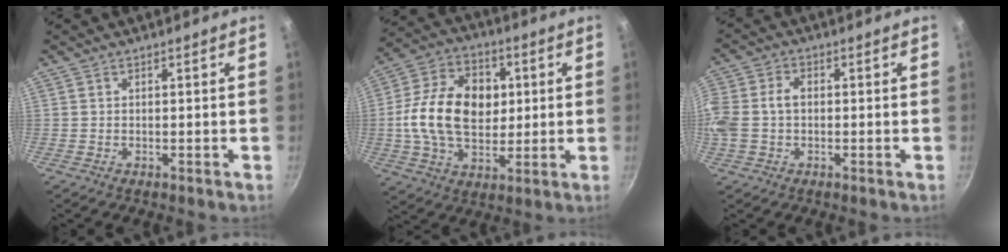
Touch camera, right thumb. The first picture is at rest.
{"total": 18.2, "force": [1.4, 12.7, 12.9], "torque": [-0.203, 0.014, 0.016]}
{"total": 8.4, "force": [-0.3, 6.0, 5.9], "torque": [-0.129, 0.015, -0.014]}